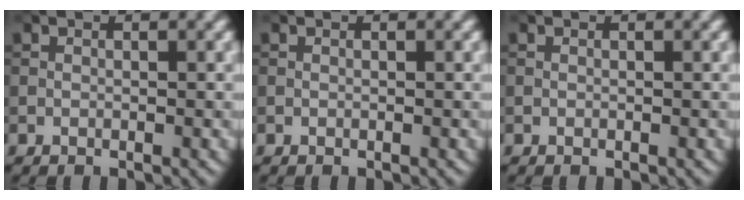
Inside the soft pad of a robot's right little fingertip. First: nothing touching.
{"total": 0.0}
{"total": 0.0}